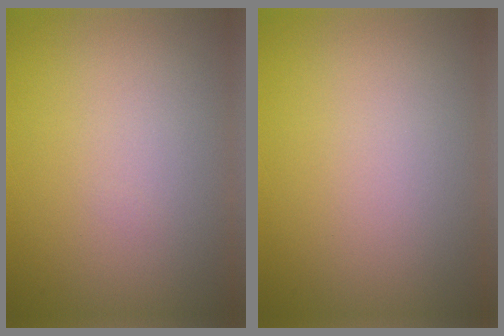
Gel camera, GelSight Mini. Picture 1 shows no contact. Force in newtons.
{"total": 0.0}